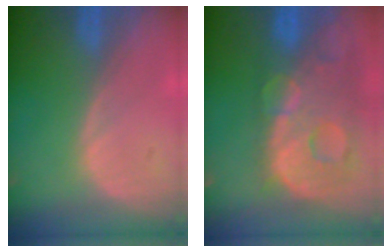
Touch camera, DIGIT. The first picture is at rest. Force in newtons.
{"total": 13.6, "press": 11.1, "slide": 7.9}